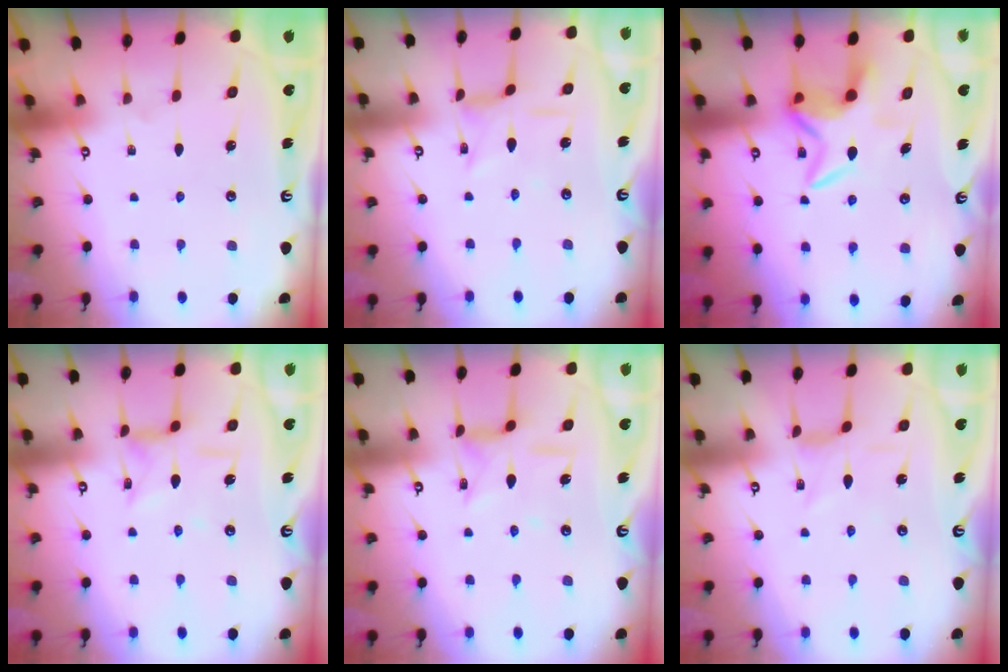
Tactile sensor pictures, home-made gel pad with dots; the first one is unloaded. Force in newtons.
{"total": 2.6, "press": 2.5, "slide": 0.5}
{"total": 6.4, "press": 6.4, "slide": 0.4}
{"total": 5.8, "press": 5.7, "slide": 0.5}
{"total": 6.4, "press": 6.4, "slide": 0.2}
{"total": 1.1, "press": 1.0, "slide": 0.4}